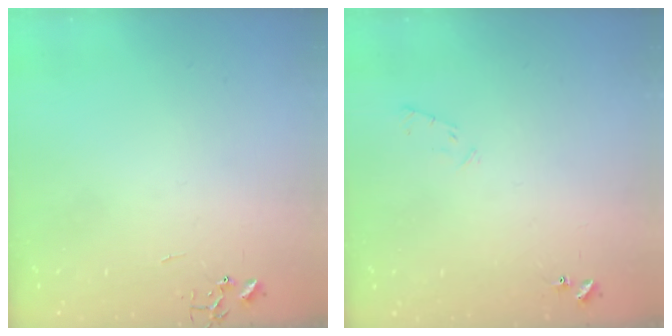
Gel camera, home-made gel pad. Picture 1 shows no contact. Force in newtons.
{"total": 5.3, "press": 5.2, "slide": 0.9}